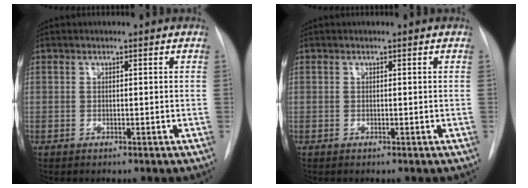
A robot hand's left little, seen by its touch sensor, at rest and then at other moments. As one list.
[{"total": 0.0}]